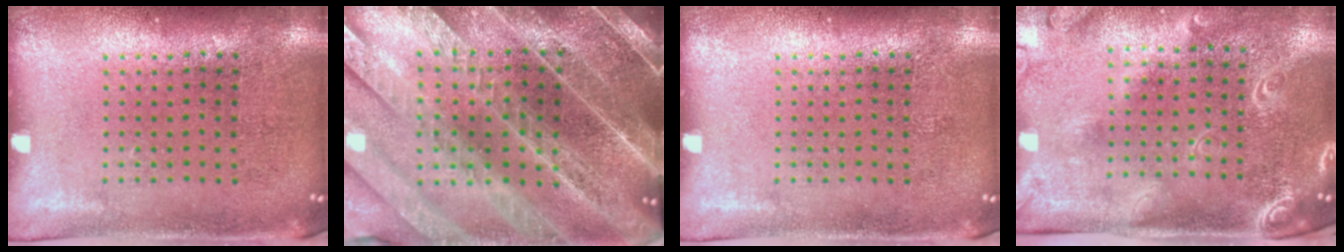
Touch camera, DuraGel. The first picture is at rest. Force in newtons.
{"total": 4.4, "press": 4.0, "slide": 1.9}
{"total": 0.0}
{"total": 2.4, "press": 1.9, "slide": 1.4}